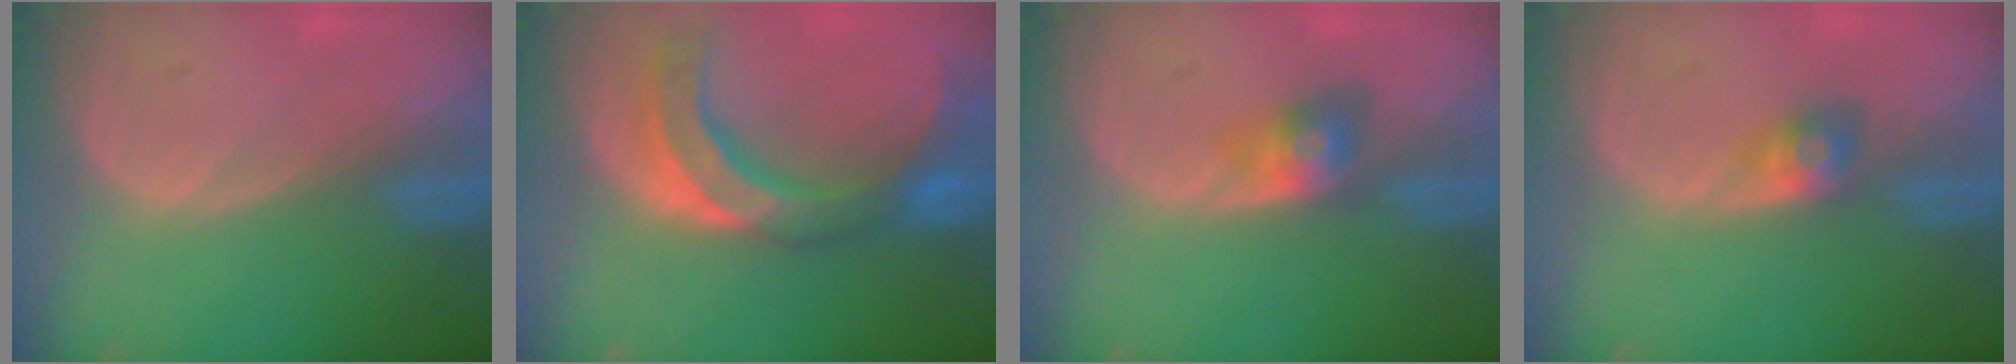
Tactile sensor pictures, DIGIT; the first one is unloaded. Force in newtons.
{"total": 10.3, "press": 9.4, "slide": 4.3}
{"total": 3.4, "press": 3.4, "slide": 0.2}
{"total": 2.9, "press": 2.7, "slide": 1.1}